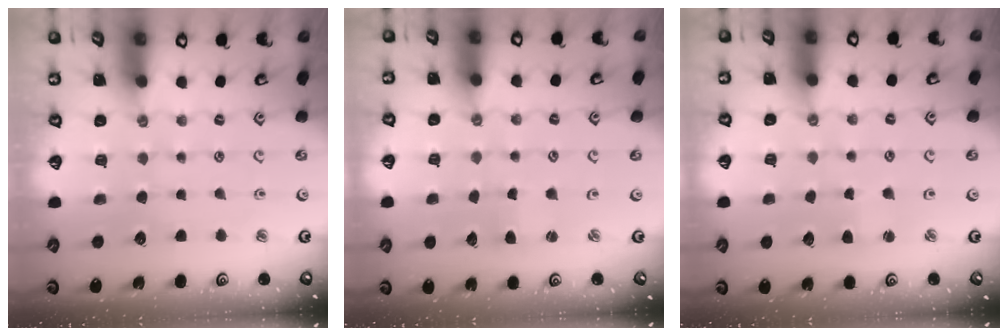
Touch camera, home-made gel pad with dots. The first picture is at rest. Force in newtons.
{"total": 2.0, "press": 2.0, "slide": 0.4}
{"total": 1.2, "press": 1.1, "slide": 0.1}